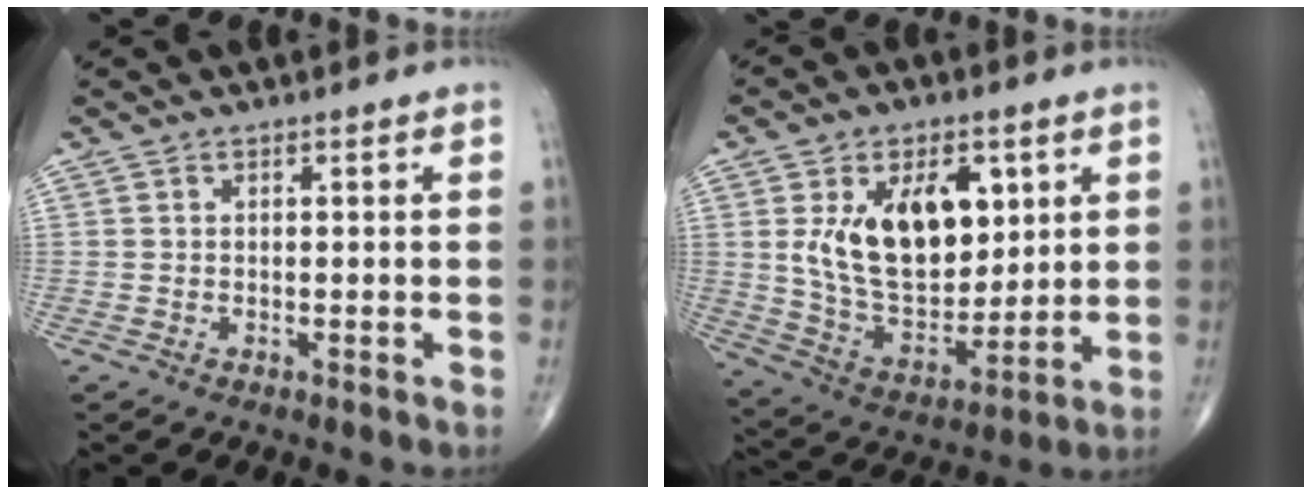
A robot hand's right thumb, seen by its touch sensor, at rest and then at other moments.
{"total": 18.3, "force": [5.2, 10.9, 13.7], "torque": [-0.188, -0.028, 0.106]}